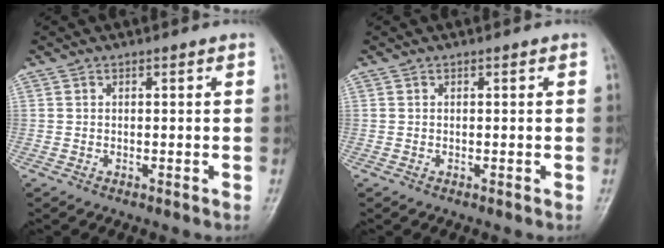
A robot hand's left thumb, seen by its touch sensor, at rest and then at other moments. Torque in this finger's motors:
{"motor_torque": [-0.11, 0.11, 0.00, 0.00, 0.00]}